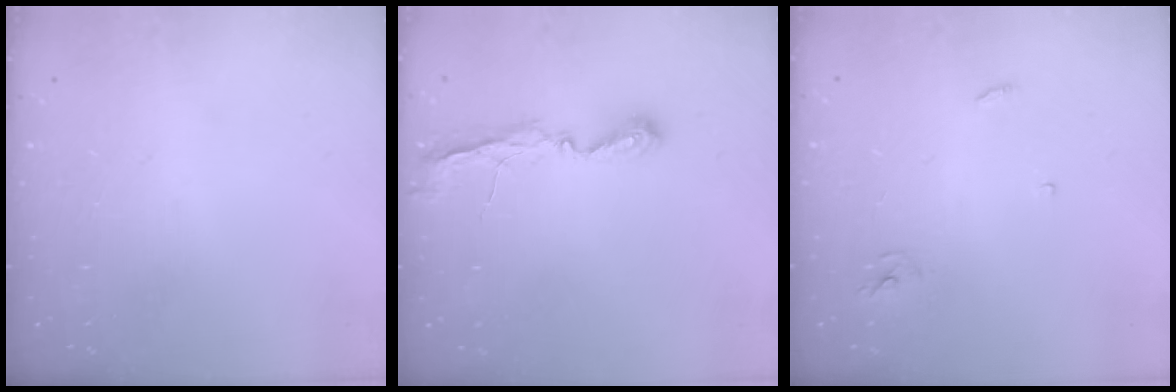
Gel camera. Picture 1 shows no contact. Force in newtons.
{"total": 5.8, "press": 5.8, "slide": 0.3}
{"total": 3.0, "press": 3.0, "slide": 0.2}